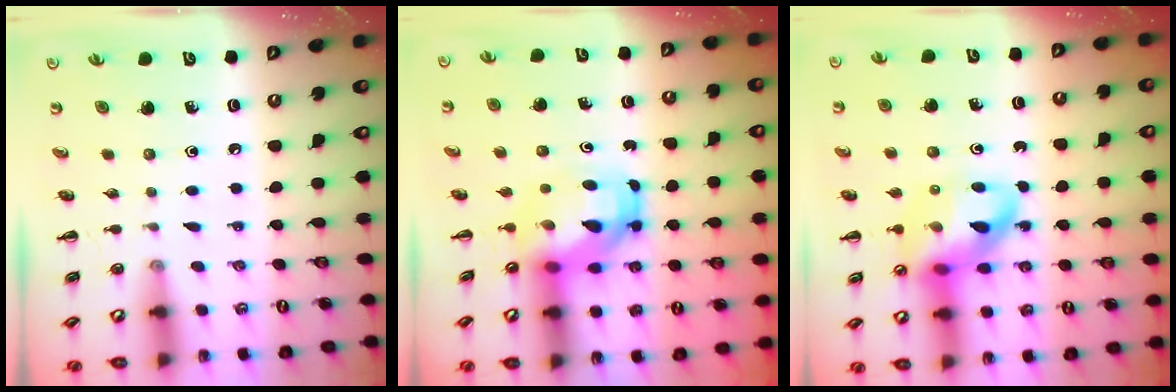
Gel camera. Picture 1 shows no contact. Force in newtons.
{"total": 5.8, "press": 5.6, "slide": 1.4}
{"total": 15.0, "press": 14.6, "slide": 3.4}